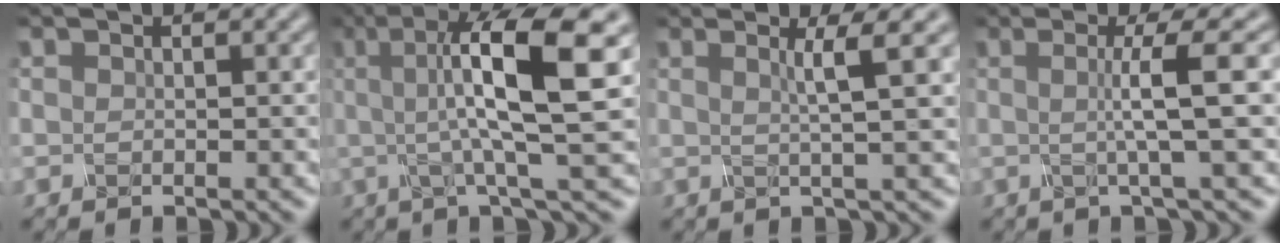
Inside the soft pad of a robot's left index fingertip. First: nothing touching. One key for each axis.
{"total": 11.1, "fx": 1.9, "fy": 2.2, "fz": 10.7, "tx": -0.140, "ty": 0.008, "tz": 0.027}
{"total": 3.7, "fx": 1.1, "fy": 0.5, "fz": 3.5, "tx": -0.053, "ty": 0.009, "tz": 0.013}
{"total": 4.9, "fx": 0.4, "fy": 0.6, "fz": 4.9, "tx": -0.076, "ty": 0.006, "tz": -0.002}